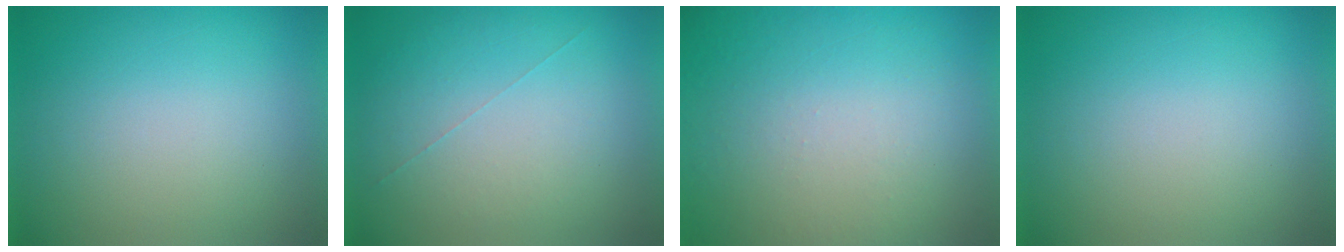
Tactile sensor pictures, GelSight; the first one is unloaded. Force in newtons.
{"total": 1.0}
{"total": 7.3}
{"total": 0.0}